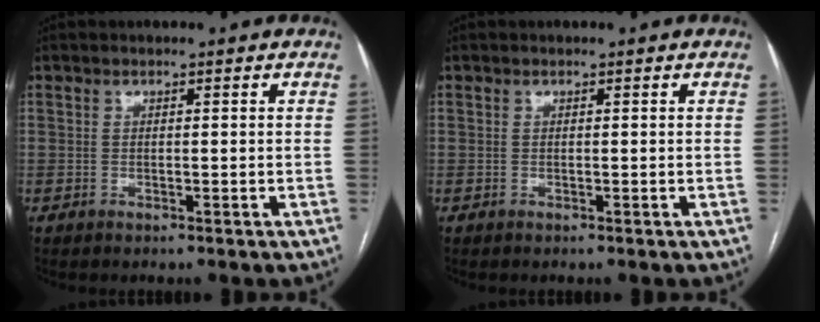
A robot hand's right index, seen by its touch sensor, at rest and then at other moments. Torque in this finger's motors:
{"motor_torque": [0.00, 0.00, 0.00, 0.00]}